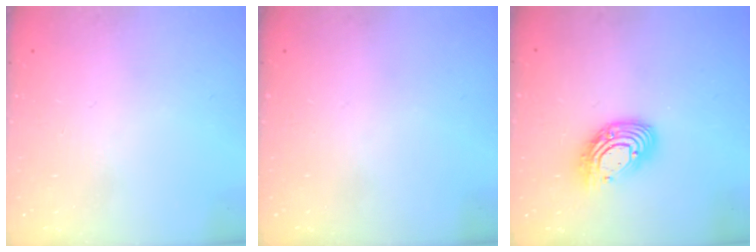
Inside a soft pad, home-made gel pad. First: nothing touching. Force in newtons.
{"total": 0.0}
{"total": 11.5, "press": 11.4, "slide": 0.9}